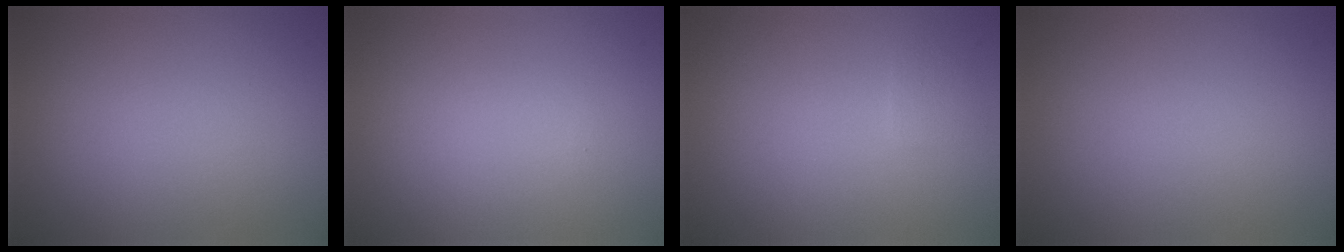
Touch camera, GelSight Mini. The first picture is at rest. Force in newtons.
{"total": 0.0}
{"total": 0.8, "press": 0.8, "slide": 0.1}
{"total": 0.0}